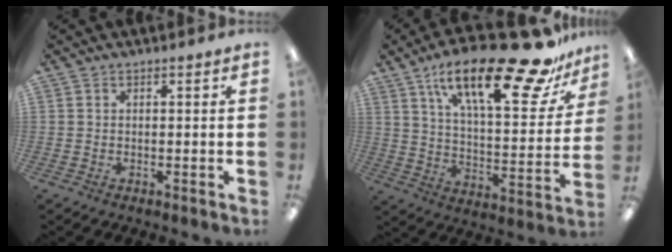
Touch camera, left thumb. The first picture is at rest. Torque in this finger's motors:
{"motor_torque": [0.43, 0.47, 1.63, -1.15, 0.40]}